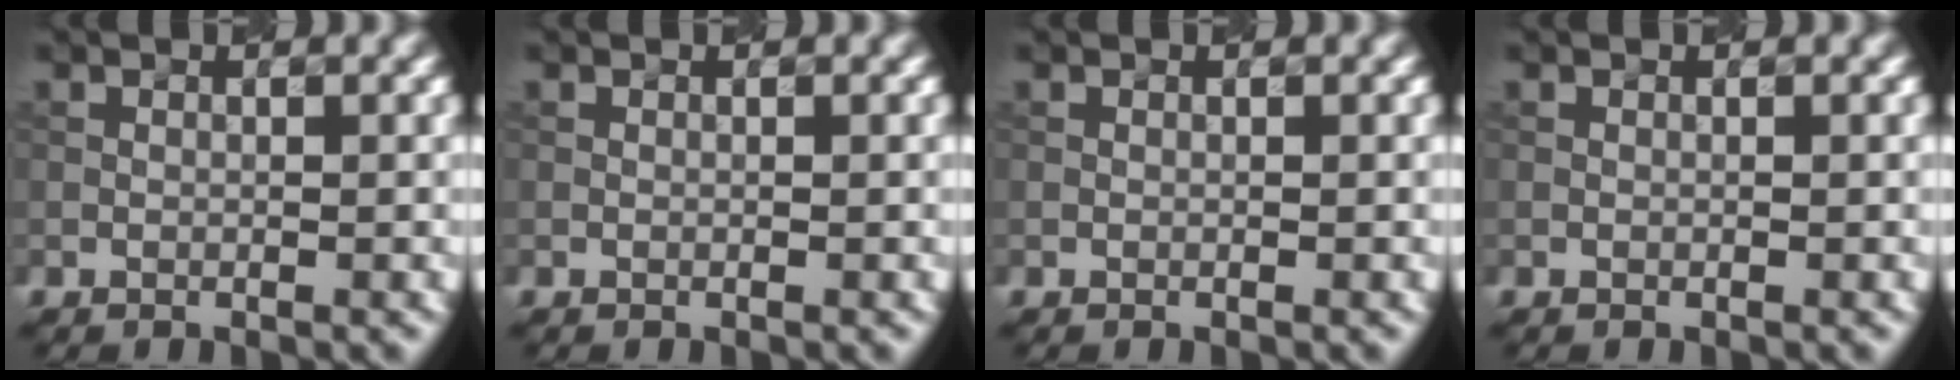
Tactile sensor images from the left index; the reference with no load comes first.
{"total": 0.0}
{"total": 0.0}
{"total": 0.0}